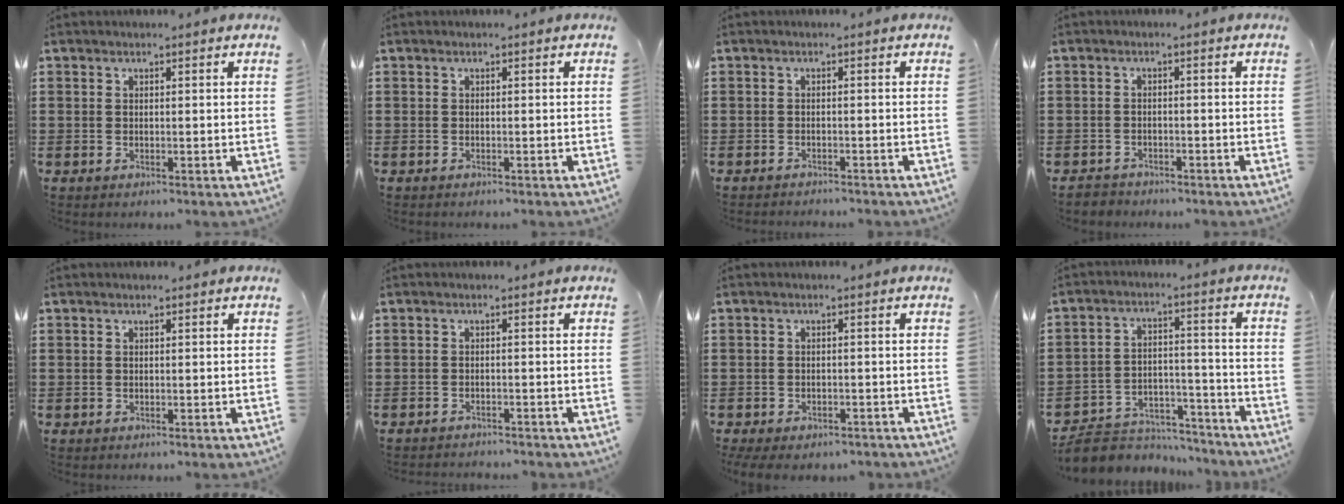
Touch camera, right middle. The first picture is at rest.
{"total": 0.0}
{"total": 1.0, "force": [-1.0, -0.1, 0.0], "torque": [-0.004, -0.001, -0.020]}
{"total": 1.7, "force": [-1.6, 0.5, -0.2], "torque": [-0.003, 0.000, -0.036]}
{"total": 0.0}
{"total": 1.3, "force": [-1.3, 0.0, 0.0], "torque": [-0.006, 0.000, -0.027]}
{"total": 1.7, "force": [-1.7, 0.4, 0.3], "torque": [-0.012, -0.003, -0.035]}
{"total": 7.4, "force": [-7.0, 2.2, 1.2], "torque": [-0.025, 0.022, -0.136]}